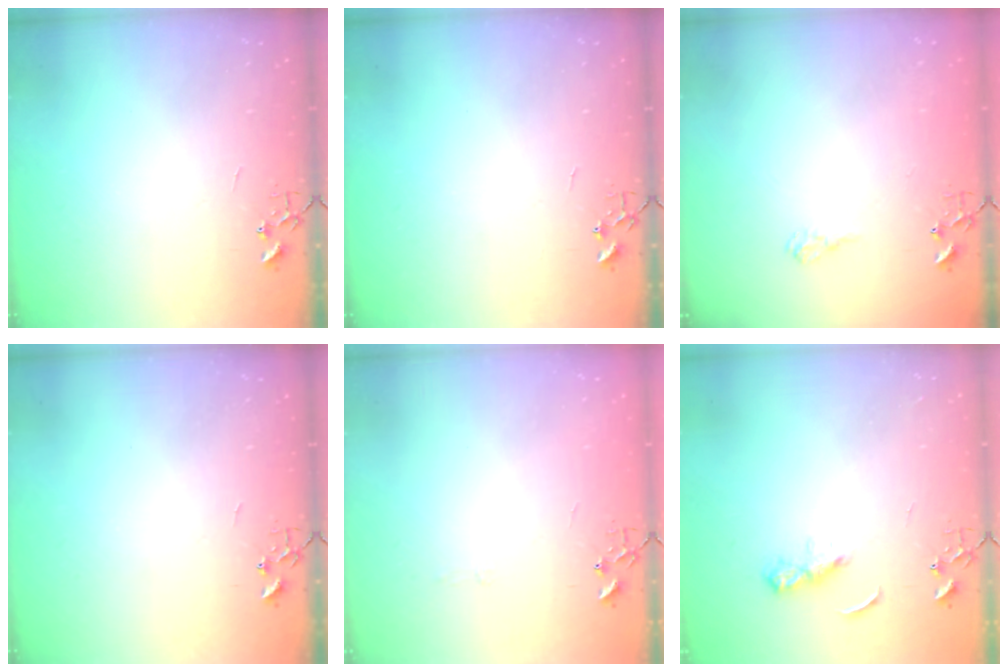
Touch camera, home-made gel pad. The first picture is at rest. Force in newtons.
{"total": 0.0}
{"total": 6.8, "press": 6.8, "slide": 0.8}
{"total": 0.0}
{"total": 2.6, "press": 2.6, "slide": 0.5}
{"total": 5.3, "press": 5.3, "slide": 0.6}